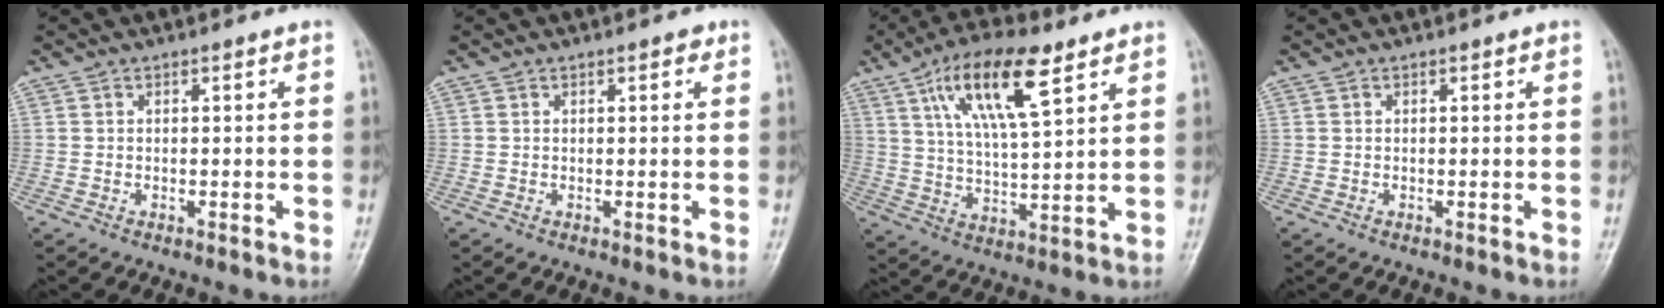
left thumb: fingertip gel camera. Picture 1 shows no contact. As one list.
[{"total": 1.4, "force": [0.6, 0.8, 0.9], "torque": [-0.003, 0.000, 0.007]}, {"total": 14.9, "force": [7.5, 5.1, 11.9], "torque": [-0.194, -0.019, 0.136]}, {"total": 0.0}]